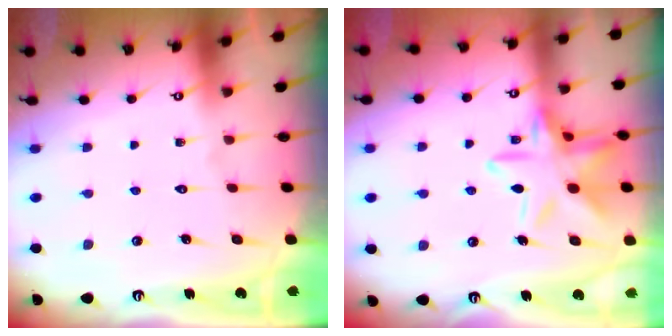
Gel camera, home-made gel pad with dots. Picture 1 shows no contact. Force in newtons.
{"total": 15.7, "press": 15.7, "slide": 1.2}